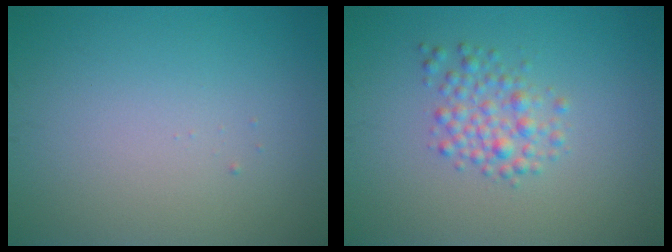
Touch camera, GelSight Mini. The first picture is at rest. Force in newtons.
{"total": 2.6, "press": 2.6, "slide": 0.1}